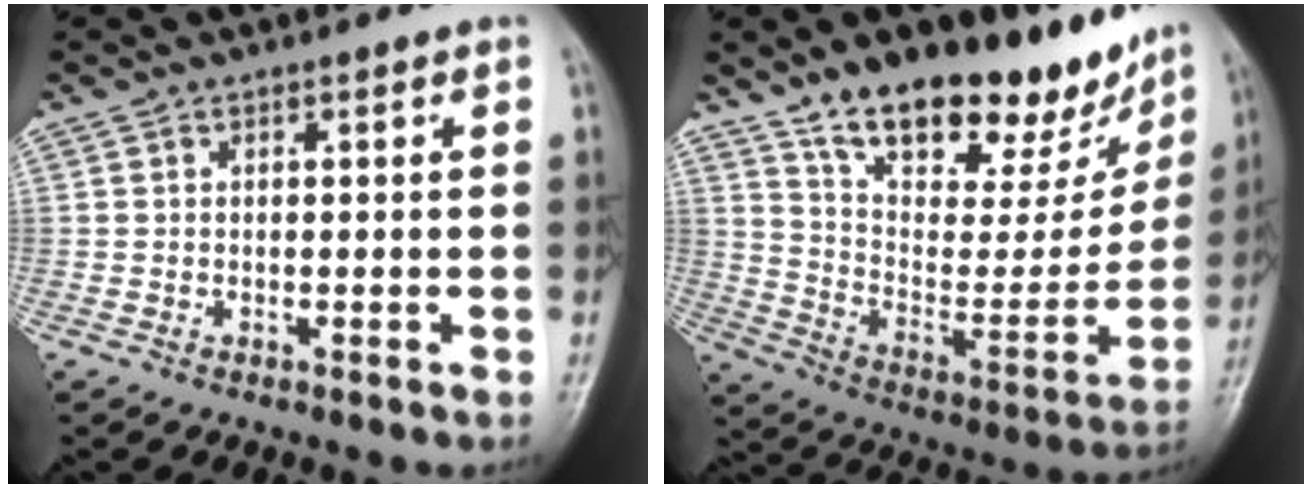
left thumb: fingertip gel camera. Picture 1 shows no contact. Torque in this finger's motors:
{"motor_torque": [0.92, 0.72, 1.50, -1.27, 0.32]}